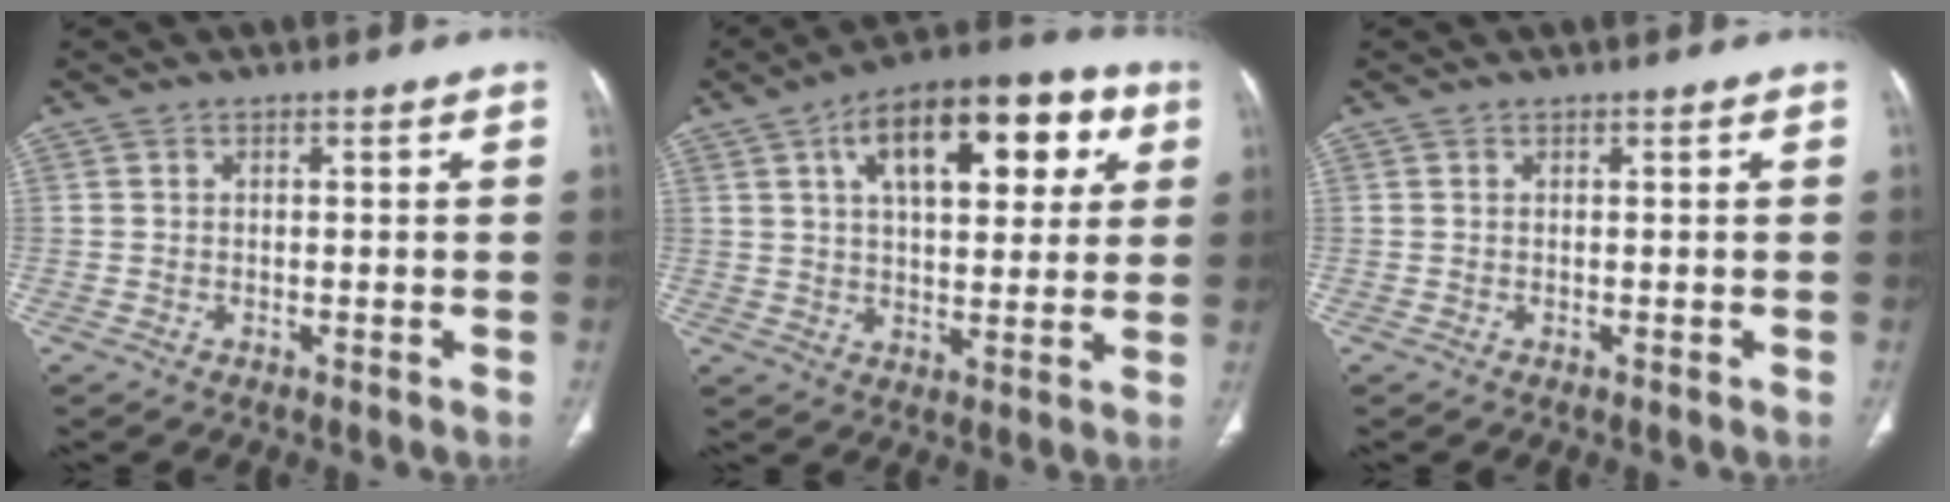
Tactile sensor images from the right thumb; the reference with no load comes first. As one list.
[{"total": 20.6, "force": [7.6, 10.0, 16.3], "torque": [-0.204, 0.011, 0.111]}, {"total": 0.0}]